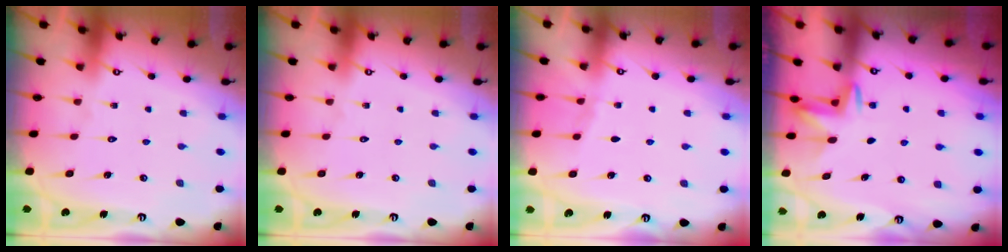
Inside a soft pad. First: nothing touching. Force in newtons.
{"total": 0.0}
{"total": 4.1, "press": 3.4, "slide": 2.4}
{"total": 2.6, "press": 2.6, "slide": 0.4}